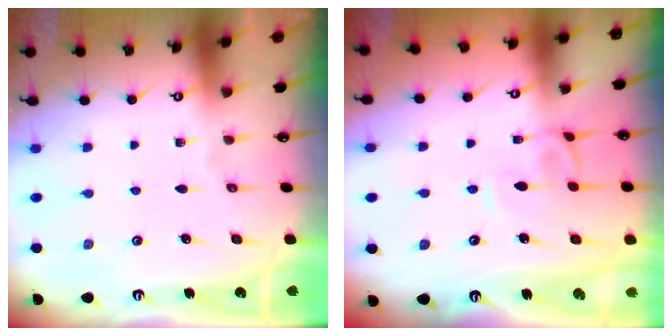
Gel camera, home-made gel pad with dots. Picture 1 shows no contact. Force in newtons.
{"total": 2.7, "press": 2.6, "slide": 0.4}